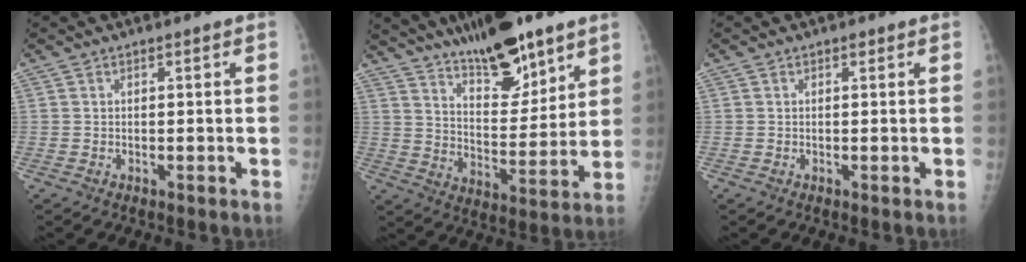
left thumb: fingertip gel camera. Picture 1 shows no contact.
{"total": 16.5, "force": [12.0, 4.9, 10.2], "torque": [-0.130, -0.073, 0.204]}
{"total": 0.6, "force": [0.4, 0.2, 0.4], "torque": [-0.004, -0.001, 0.004]}